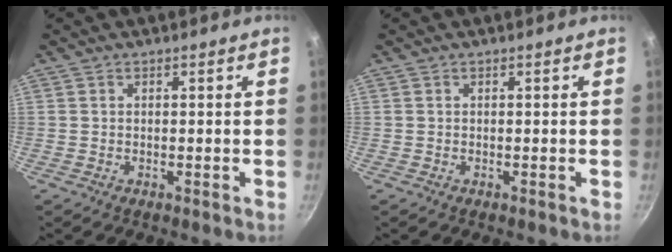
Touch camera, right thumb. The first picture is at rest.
{"total": 0.0}